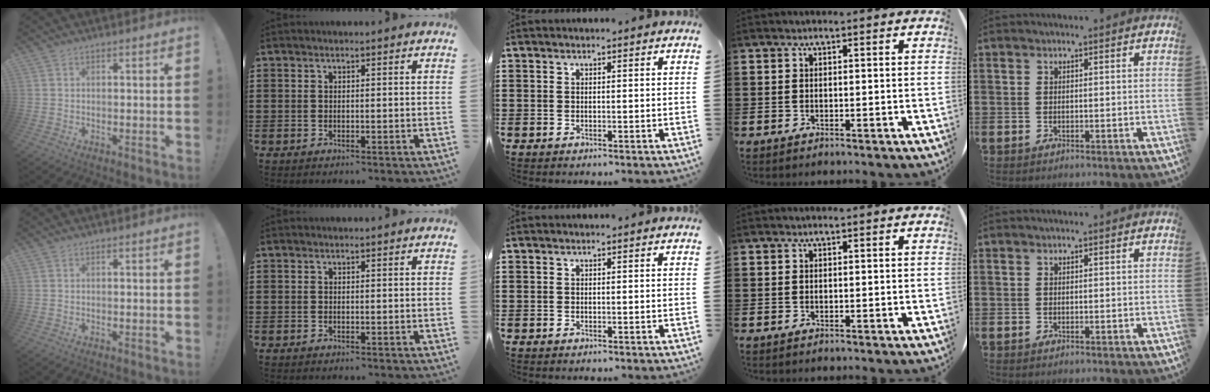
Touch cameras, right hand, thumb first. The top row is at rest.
{}